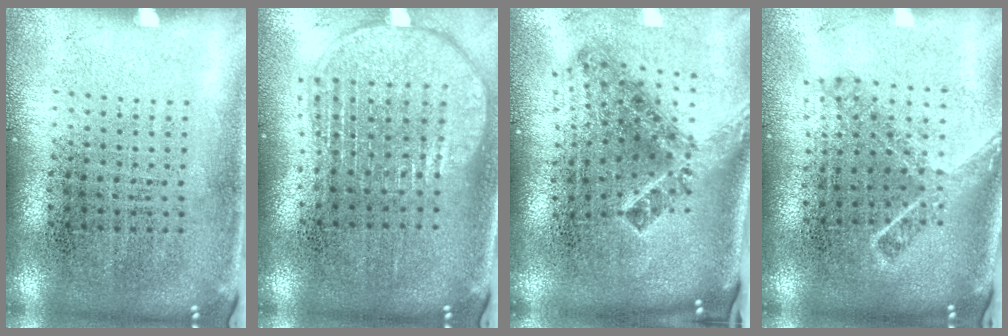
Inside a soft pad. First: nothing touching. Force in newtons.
{"total": 1.9, "press": 1.6, "slide": 1.1}
{"total": 2.0, "press": 1.3, "slide": 1.6}
{"total": 1.7, "press": 1.2, "slide": 1.2}